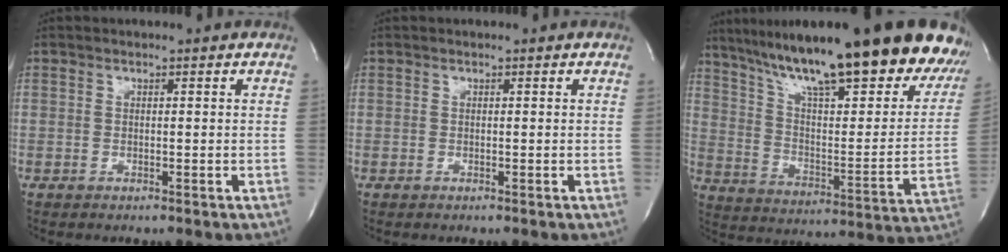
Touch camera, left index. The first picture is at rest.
{"total": 0.0}
{"total": 32.5, "force": [24.8, 5.8, 20.2], "torque": [-0.277, -0.027, 0.347]}